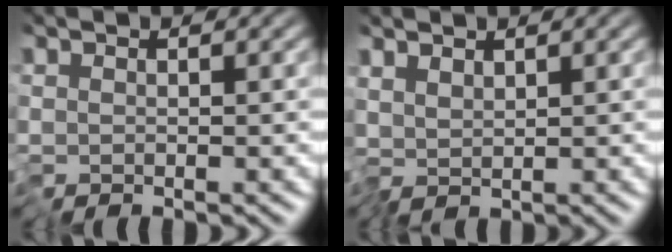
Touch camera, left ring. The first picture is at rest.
{"total": 1.1, "force": [0.5, 0.6, 0.8], "torque": [-0.021, -0.001, 0.008]}